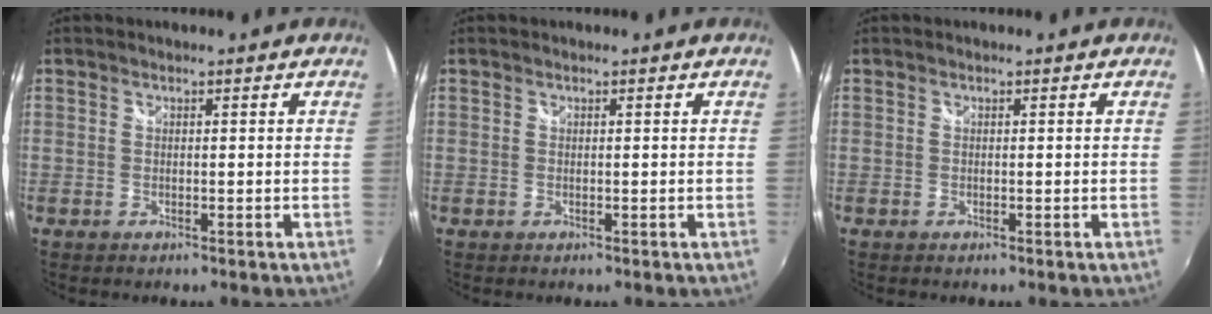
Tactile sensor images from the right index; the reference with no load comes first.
{"total": 0.0}
{"total": 0.0}